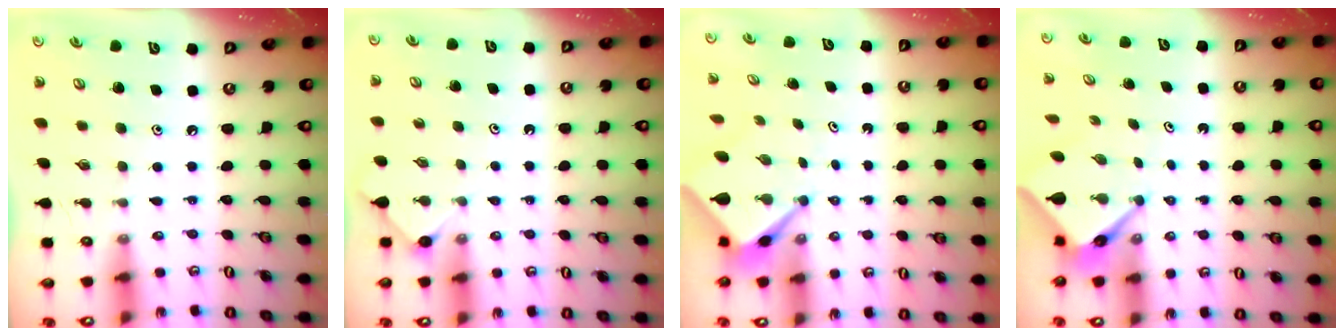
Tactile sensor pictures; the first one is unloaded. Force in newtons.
{"total": 2.4, "press": 2.4, "slide": 0.3}
{"total": 3.2, "press": 3.2, "slide": 0.2}
{"total": 4.3, "press": 4.3, "slide": 0.2}